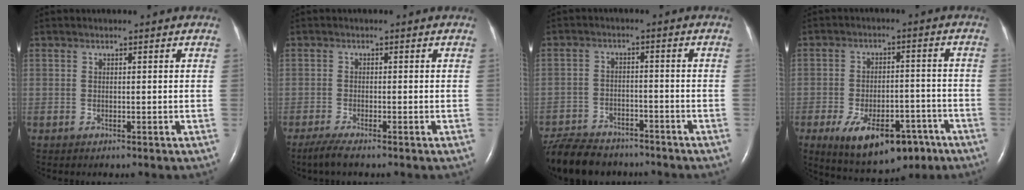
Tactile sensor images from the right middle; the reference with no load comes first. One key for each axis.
{"total": 2.8, "fx": -2.1, "fy": 0.1, "fz": 1.8, "tx": -0.047, "ty": -0.010, "tz": -0.043}
{"total": 12.1, "fx": -10.4, "fy": 4.4, "fz": 4.3, "tx": -0.092, "ty": -0.005, "tz": -0.161}
{"total": 14.0, "fx": -8.1, "fy": 6.7, "fz": 9.2, "tx": -0.140, "ty": 0.001, "tz": -0.112}